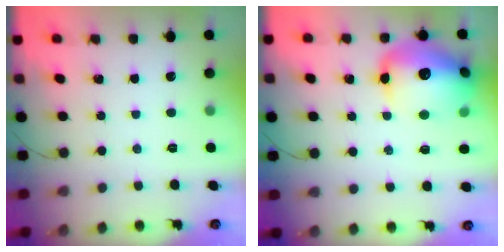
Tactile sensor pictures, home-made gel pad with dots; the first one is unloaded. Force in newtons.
{"total": 19.5, "press": 19.2, "slide": 3.2}